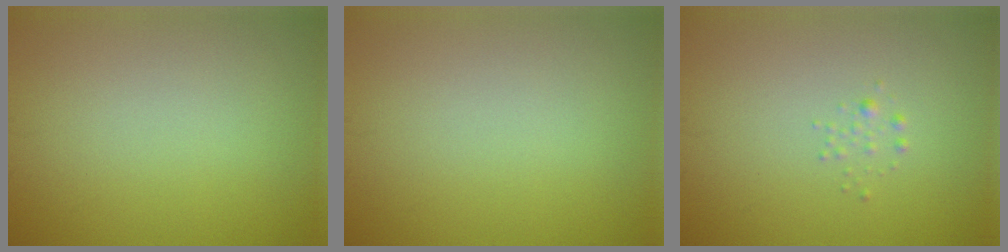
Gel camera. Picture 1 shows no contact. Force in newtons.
{"total": 0.0}
{"total": 0.7, "press": 0.7, "slide": 0.0}